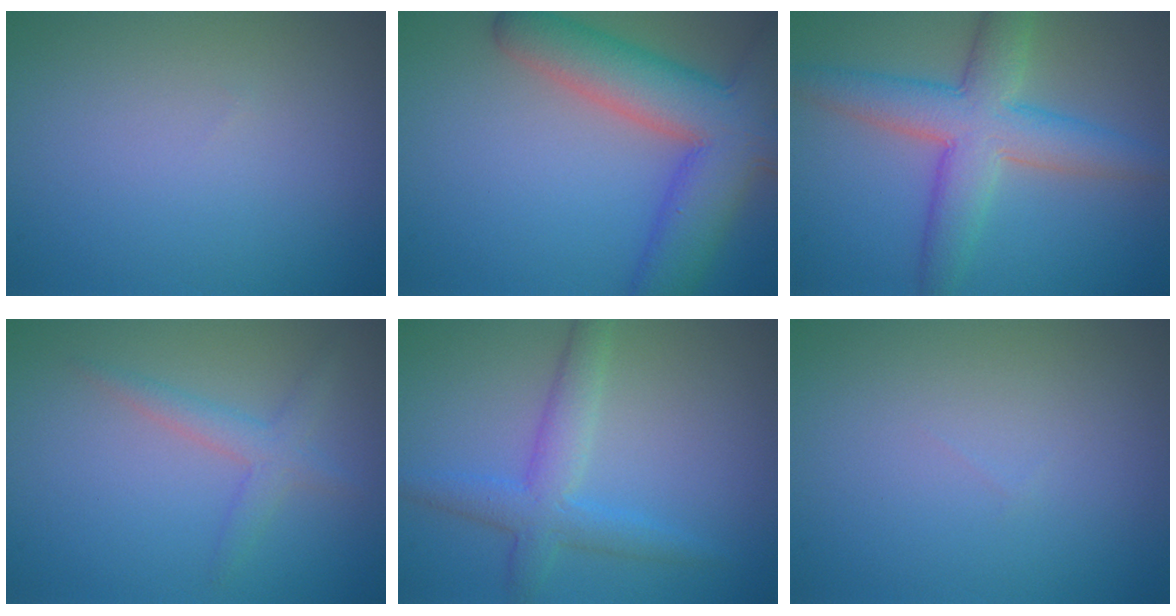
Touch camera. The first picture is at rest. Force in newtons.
{"total": 9.5, "press": 9.5, "slide": 0.6}
{"total": 6.9, "press": 6.9, "slide": 0.4}
{"total": 2.1, "press": 2.1, "slide": 0.2}
{"total": 3.8, "press": 3.8, "slide": 0.2}
{"total": 0.0}